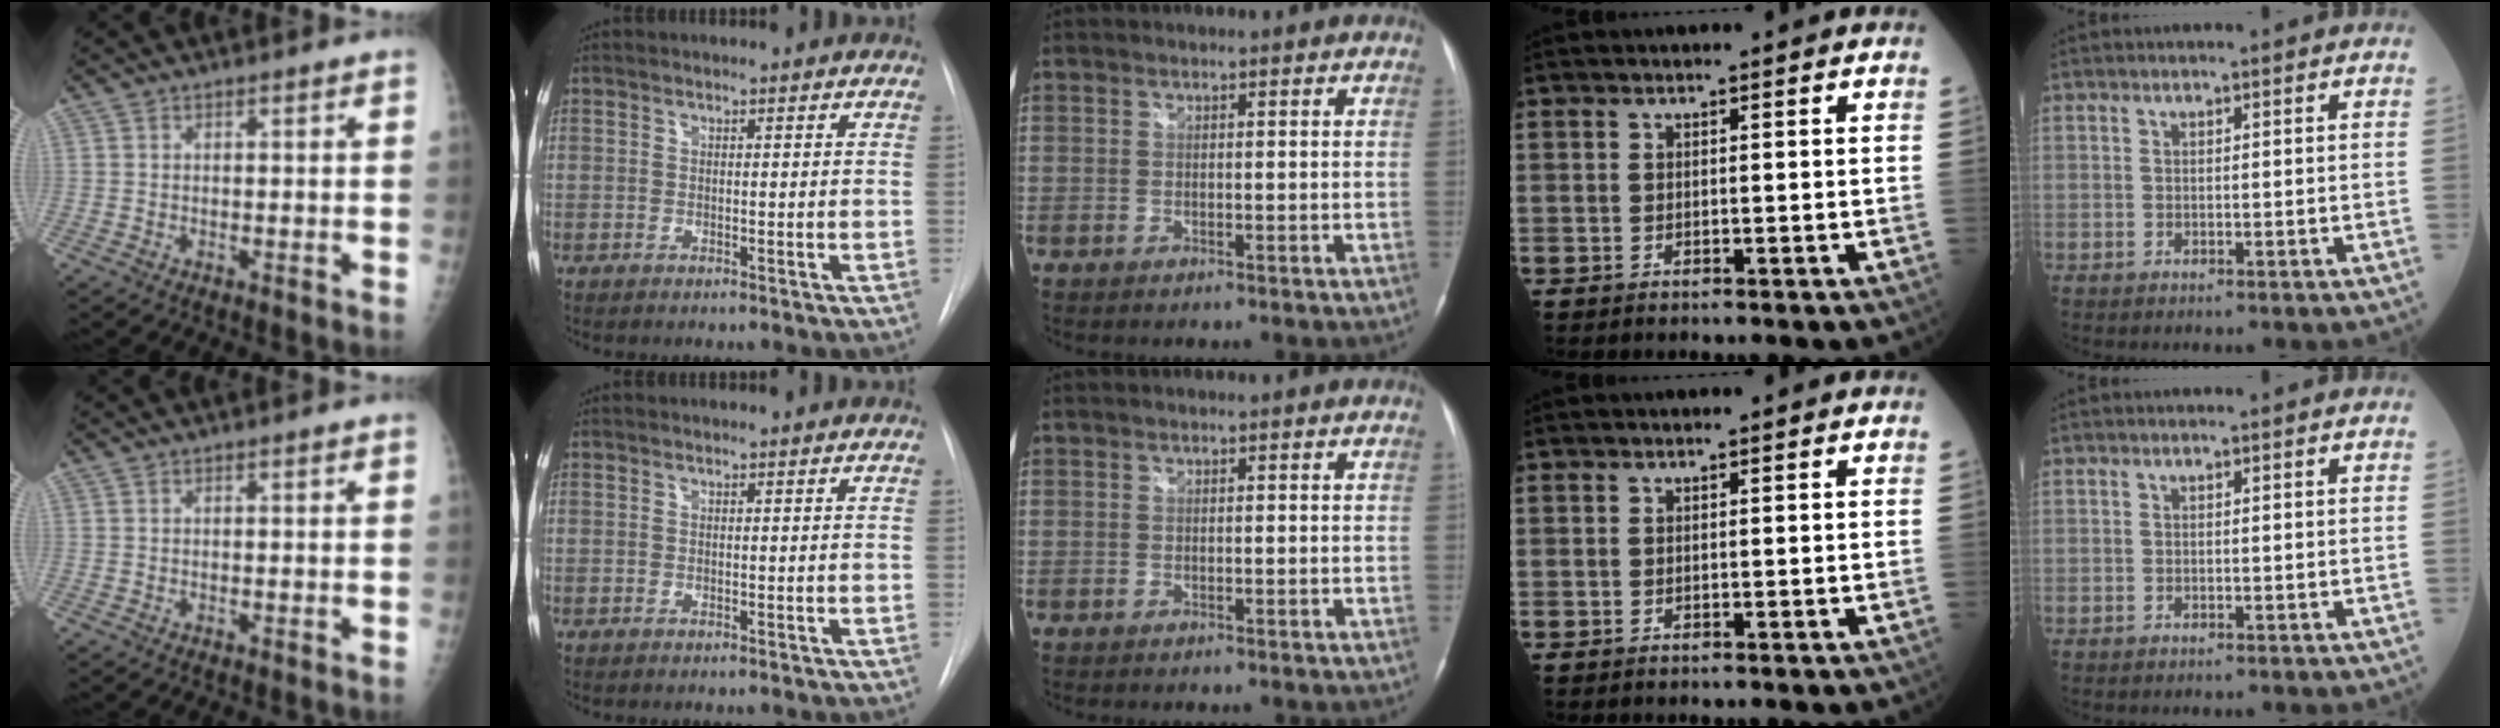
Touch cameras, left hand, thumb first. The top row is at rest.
{}